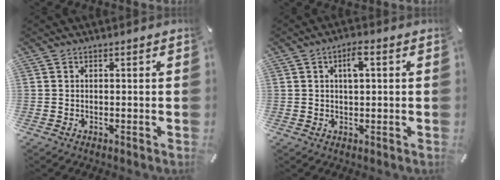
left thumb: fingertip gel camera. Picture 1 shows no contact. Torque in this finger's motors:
{"motor_torque": [0.21, -0.09, 0.25, 0.13, -0.01]}